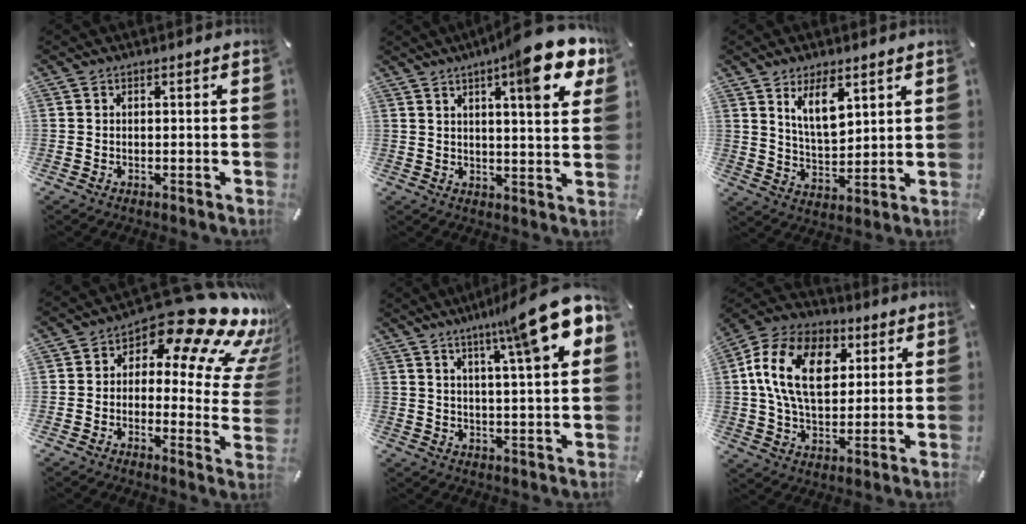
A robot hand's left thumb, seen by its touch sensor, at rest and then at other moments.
{"total": 13.7, "force": [7.7, 2.6, 11.0], "torque": [-0.149, -0.046, 0.116]}
{"total": 9.2, "force": [5.5, 4.1, 6.0], "torque": [-0.108, -0.023, 0.097]}
{"total": 17.9, "force": [10.6, 7.3, 12.5], "torque": [-0.178, -0.077, 0.174]}
{"total": 14.9, "force": [9.1, 1.0, 11.8], "torque": [-0.187, -0.050, 0.136]}
{"total": 17.4, "force": [4.4, 12.0, 11.8], "torque": [-0.235, 0.011, 0.079]}